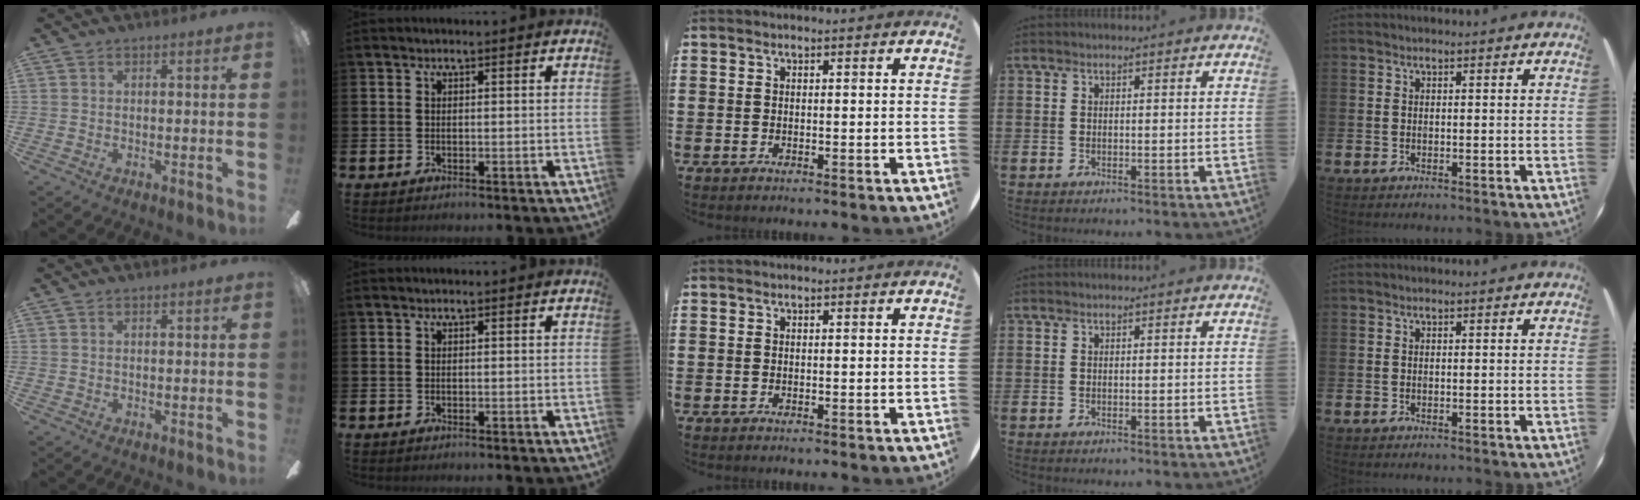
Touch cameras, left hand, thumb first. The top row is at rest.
{}